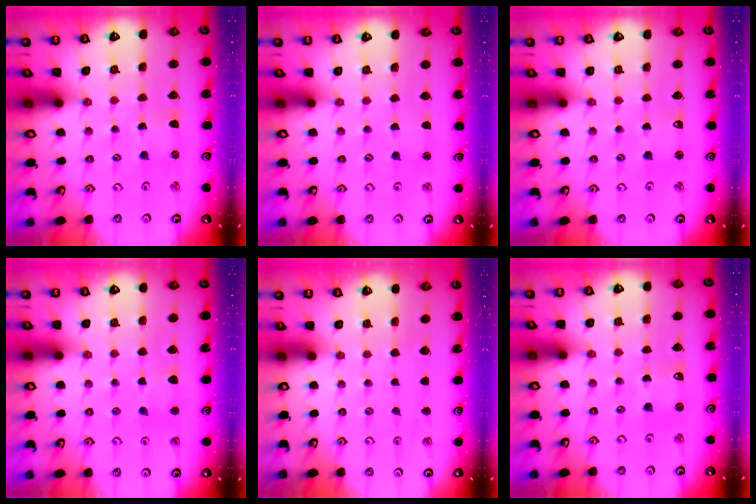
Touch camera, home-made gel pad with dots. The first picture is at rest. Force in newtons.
{"total": 0.6, "press": 0.6, "slide": 0.0}
{"total": 2.0, "press": 2.0, "slide": 0.4}
{"total": 3.9, "press": 3.9, "slide": 0.5}
{"total": 0.0}
{"total": 1.2, "press": 1.2, "slide": 0.1}